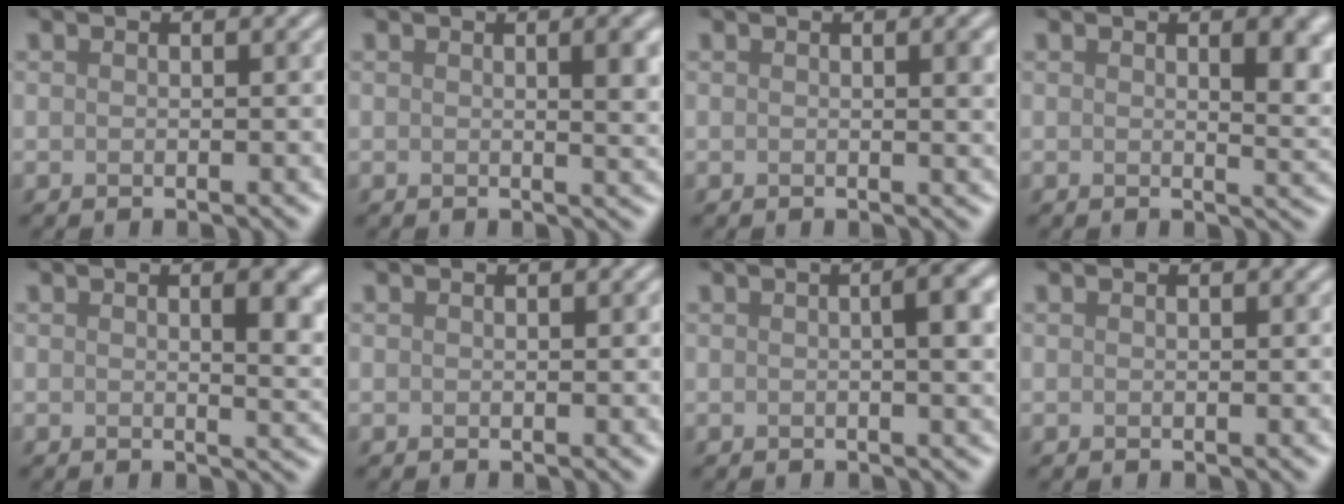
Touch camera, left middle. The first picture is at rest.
{"total": 3.8, "force": [0.8, 1.1, 3.5], "torque": [-0.034, 0.005, 0.010]}
{"total": 2.6, "force": [0.6, 0.8, 2.4], "torque": [-0.022, 0.005, 0.006]}
{"total": 4.1, "force": [1.3, 1.5, 3.5], "torque": [-0.038, -0.003, 0.022]}
{"total": 3.9, "force": [0.9, 1.3, 3.5], "torque": [-0.038, 0.000, 0.014]}
{"total": 0.0}
{"total": 4.6, "force": [0.5, 1.3, 4.3], "torque": [-0.047, 0.017, 0.003]}
{"total": 0.0}